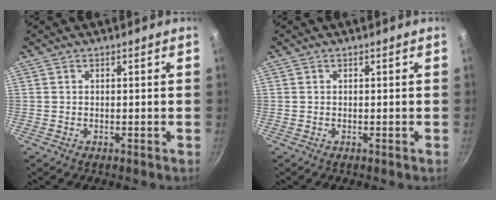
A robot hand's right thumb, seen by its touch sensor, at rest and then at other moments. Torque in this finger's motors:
{"motor_torque": [0.17, -0.17, 0.03, 0.03, 0.00]}